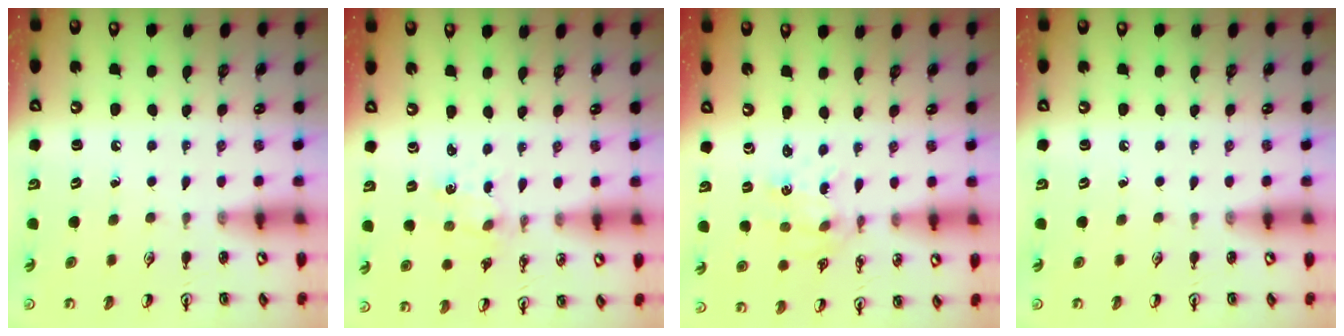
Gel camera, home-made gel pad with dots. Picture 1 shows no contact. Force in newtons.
{"total": 1.3, "press": 1.2, "slide": 0.4}
{"total": 0.9, "press": 0.8, "slide": 0.2}
{"total": 0.0}